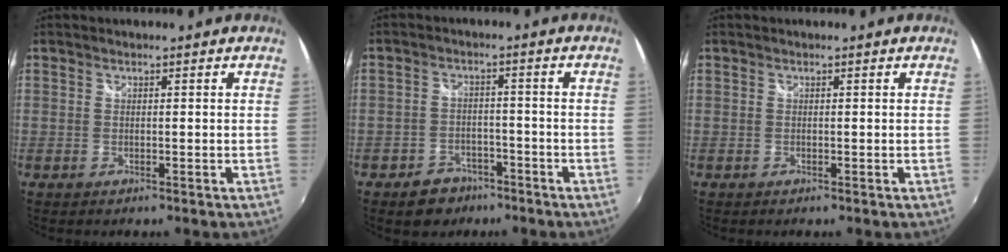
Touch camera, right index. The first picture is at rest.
{"total": 6.6, "force": [-4.6, 4.6, 1.5], "torque": [-0.051, 0.017, -0.063]}
{"total": 0.0}